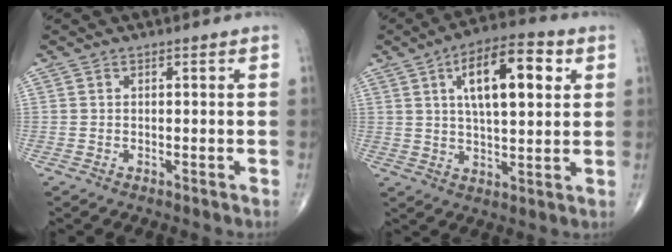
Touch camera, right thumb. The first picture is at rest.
{"total": 14.4, "force": [4.6, 5.8, 12.4], "torque": [-0.183, 0.002, 0.071]}